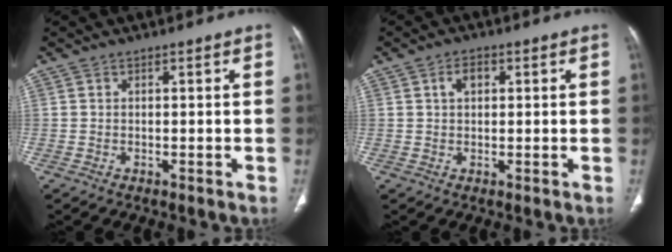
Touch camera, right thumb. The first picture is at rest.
{"total": 2.9, "force": [0.9, 1.9, 2.0], "torque": [-0.029, 0.006, 0.015]}